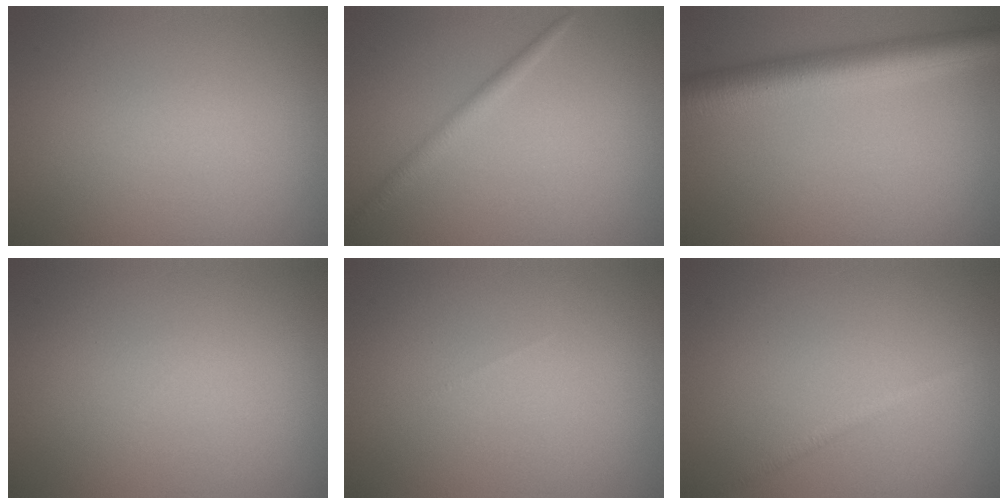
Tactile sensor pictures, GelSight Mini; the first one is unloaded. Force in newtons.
{"total": 1.6, "press": 1.6, "slide": 0.0}
{"total": 6.8, "press": 6.8, "slide": 0.3}
{"total": 0.0}
{"total": 0.0}
{"total": 0.9, "press": 0.9, "slide": 0.0}